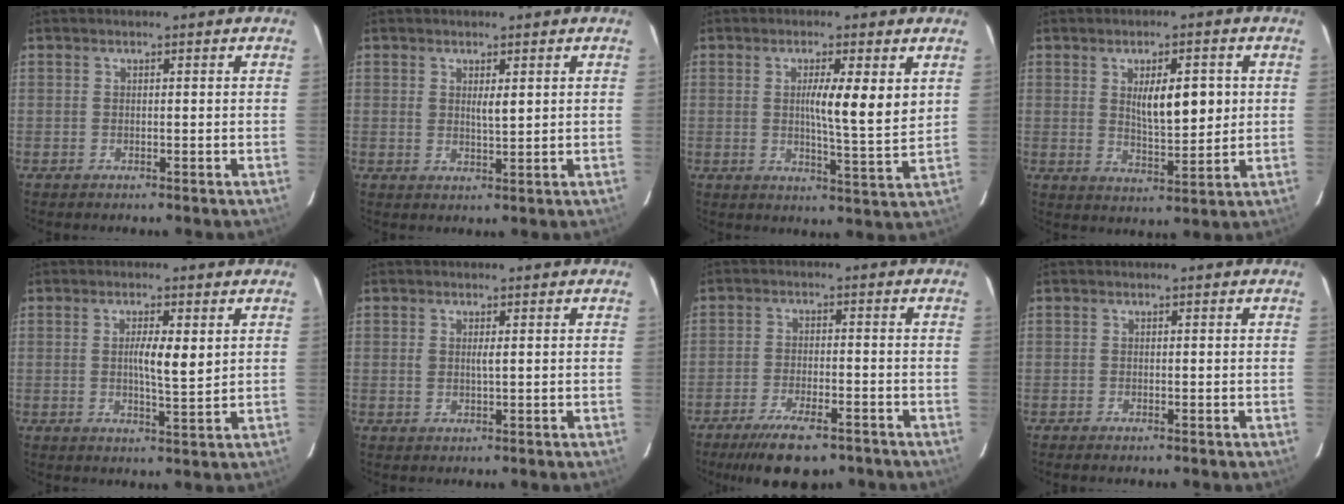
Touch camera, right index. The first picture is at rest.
{"total": 2.2, "force": [0.9, 0.5, 1.9], "torque": [-0.035, -0.007, 0.017]}
{"total": 7.9, "force": [2.2, 0.3, 7.6], "torque": [-0.119, -0.010, 0.030]}
{"total": 8.0, "force": [1.7, 2.5, 7.4], "torque": [-0.117, -0.005, 0.035]}
{"total": 4.9, "force": [1.1, 0.7, 4.7], "torque": [-0.079, -0.005, 0.016]}
{"total": 1.6, "force": [0.4, 0.4, 1.5], "torque": [-0.031, -0.001, 0.007]}
{"total": 9.4, "force": [-6.9, 2.4, 5.8], "torque": [-0.096, -0.016, -0.108]}
{"total": 0.9, "force": [-0.7, 0.1, 0.5], "torque": [-0.011, -0.002, -0.010]}